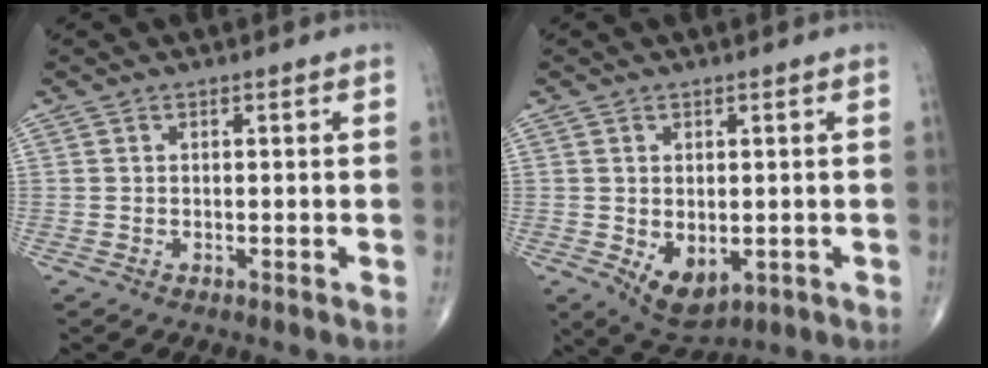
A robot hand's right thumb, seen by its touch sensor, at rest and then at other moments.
{"total": 7.1, "force": [-1.4, 4.3, 5.5], "torque": [-0.074, -0.012, -0.005]}